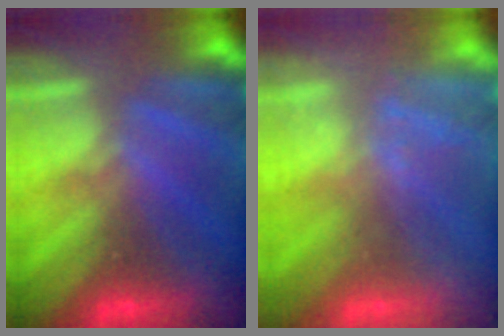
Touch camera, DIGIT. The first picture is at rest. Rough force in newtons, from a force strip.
{"total": 2.4}